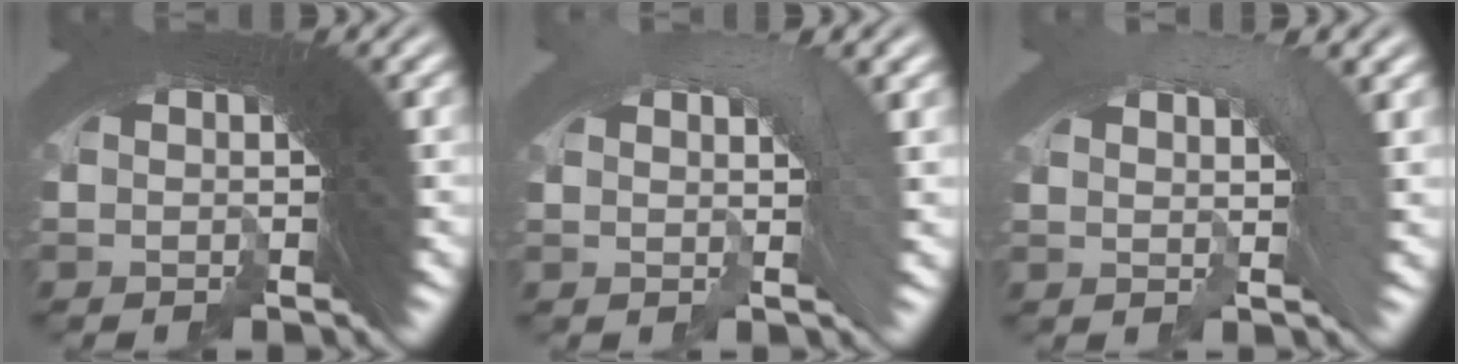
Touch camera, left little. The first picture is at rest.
{"total": 1.7, "force": [-1.6, 0.4, -0.1], "torque": [0.015, -0.001, -0.025]}
{"total": 1.7, "force": [-1.2, 1.1, 0.5], "torque": [-0.002, -0.003, -0.018]}